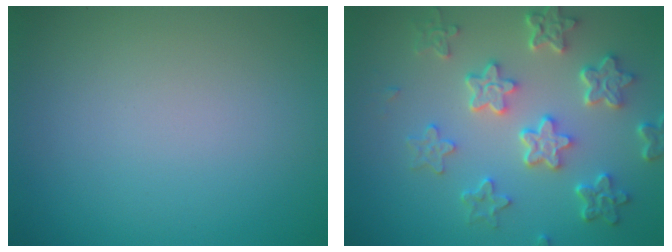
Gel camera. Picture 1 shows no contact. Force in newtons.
{"total": 6.1, "press": 4.6, "slide": 4.0}